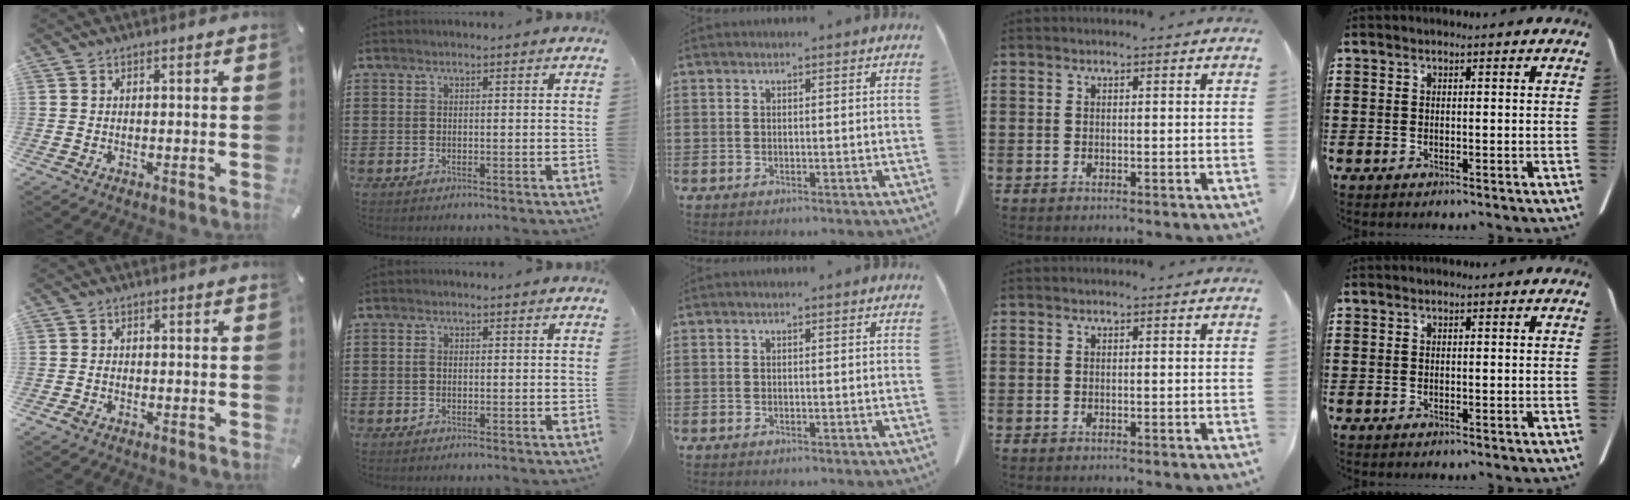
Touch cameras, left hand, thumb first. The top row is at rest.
{"thumb": {"total": 1.0, "force": [-0.5, 0.8, 0.4], "torque": [-0.008, 0.003, -0.012]}, "index": {"total": 1.6, "force": [0.1, 1.0, 1.2], "torque": [-0.034, 0.003, -0.002]}}